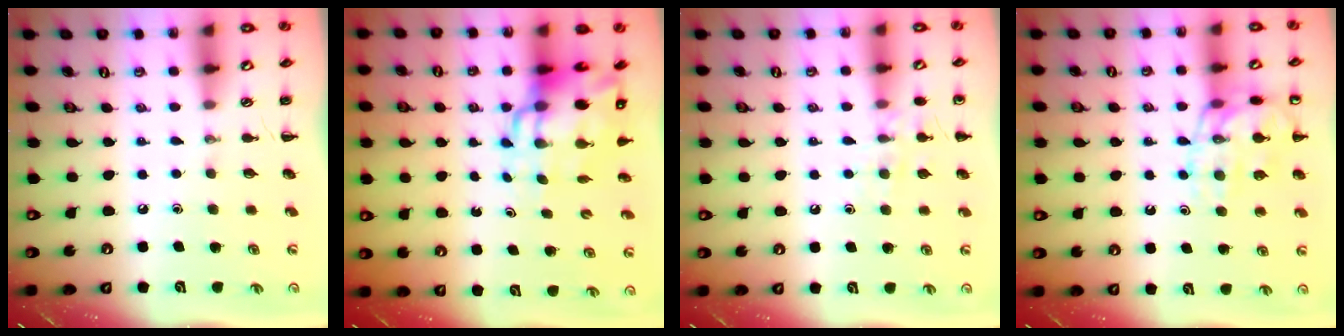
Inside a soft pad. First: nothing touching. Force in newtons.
{"total": 11.3, "press": 10.9, "slide": 3.1}
{"total": 8.5, "press": 8.4, "slide": 1.4}
{"total": 14.5, "press": 14.4, "slide": 1.7}